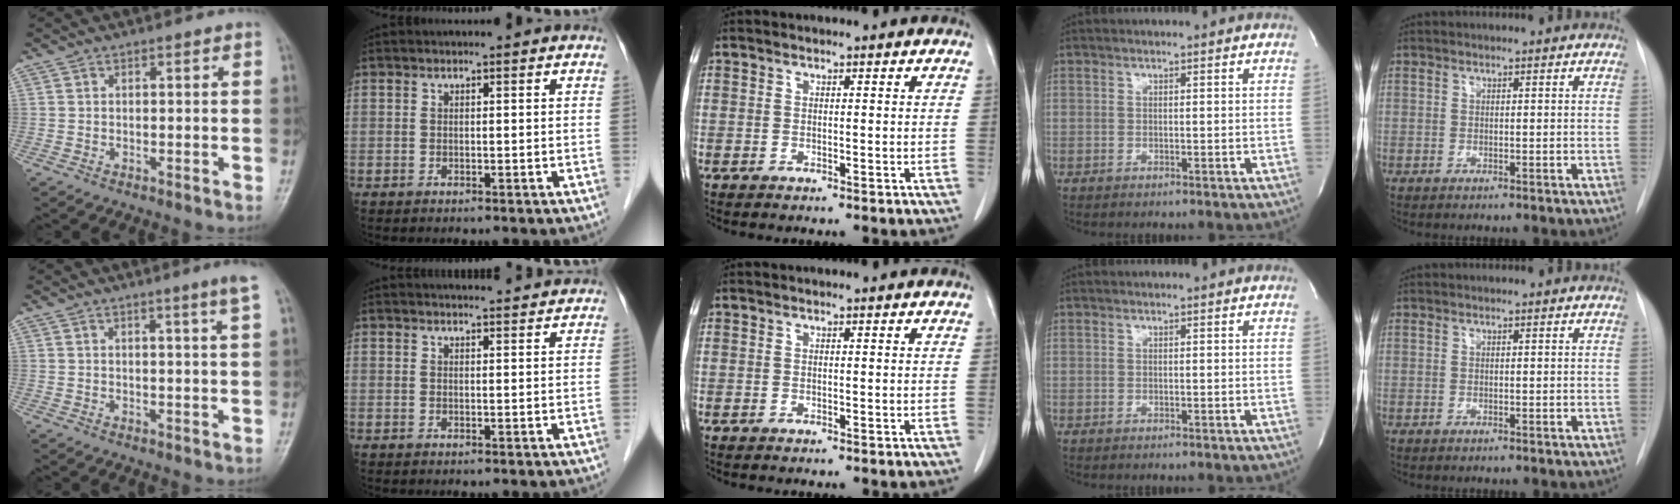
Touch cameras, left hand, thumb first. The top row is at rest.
{"thumb": {"total": 3.3, "force": [2.0, -1.0, 2.4], "torque": [-0.037, -0.015, 0.030]}, "index": {"total": 7.4, "force": [7.2, 0.5, 1.5], "torque": [-0.017, 0.023, 0.080]}}